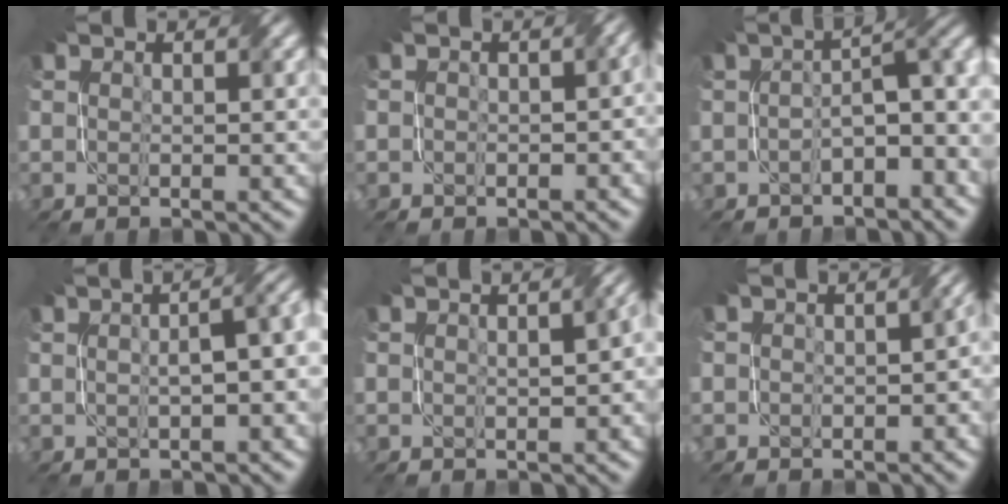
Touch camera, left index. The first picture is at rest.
{"total": 2.9, "force": [0.0, 2.0, 2.1], "torque": [-0.013, -0.003, 0.000]}
{"total": 5.4, "force": [-1.7, 2.2, 4.6], "torque": [-0.060, 0.013, -0.033]}
{"total": 7.2, "force": [0.8, 3.4, 6.3], "torque": [-0.044, 0.029, -0.004]}
{"total": 3.0, "force": [0.2, 1.0, 2.8], "torque": [-0.032, 0.009, 0.010]}
{"total": 3.7, "force": [-0.4, 2.4, 2.7], "torque": [-0.015, -0.003, -0.002]}